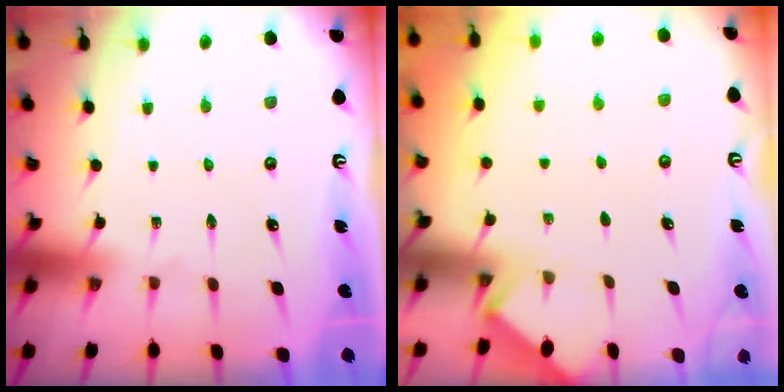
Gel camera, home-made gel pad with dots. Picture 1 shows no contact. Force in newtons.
{"total": 1.7, "press": 1.6, "slide": 0.2}